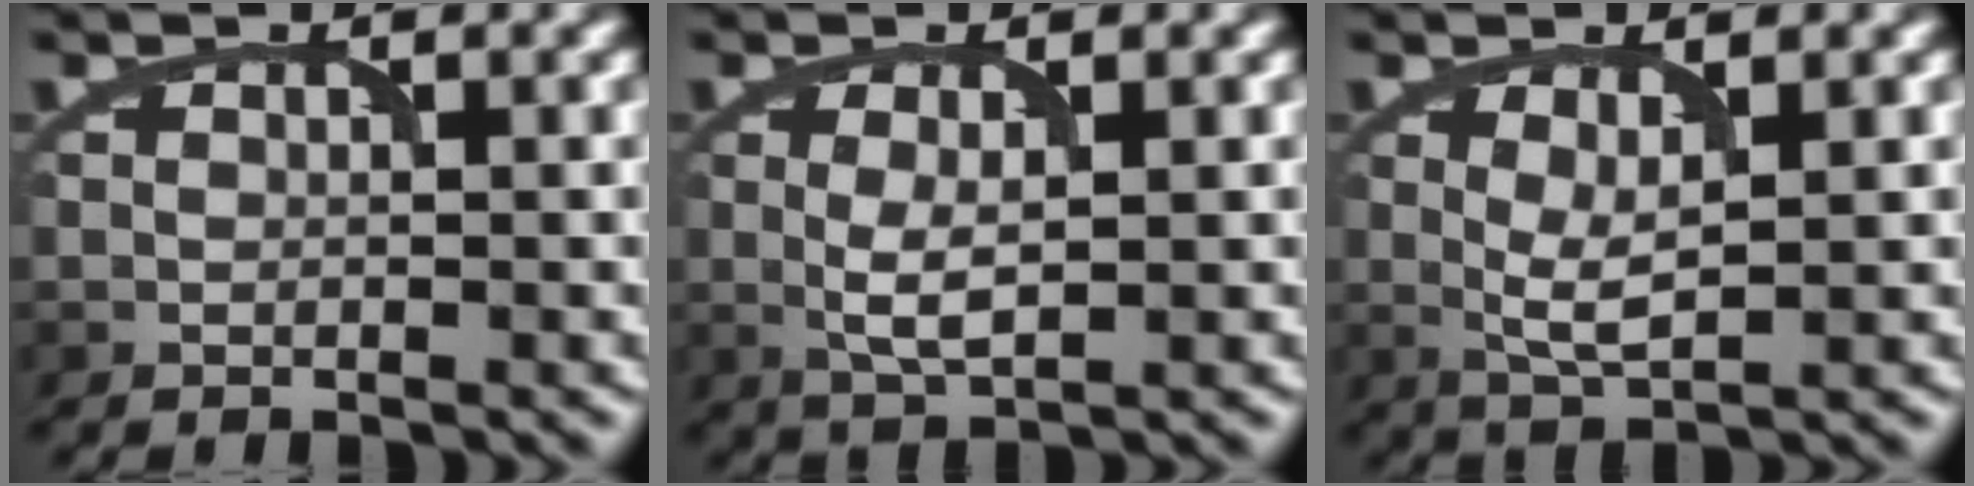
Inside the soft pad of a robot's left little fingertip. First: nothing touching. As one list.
[{"total": 2.5, "force": [0.1, 0.8, 2.3], "torque": [-0.052, -0.002, 0.004]}, {"total": 2.4, "force": [0.6, 0.7, 2.3], "torque": [-0.049, -0.006, 0.014]}]